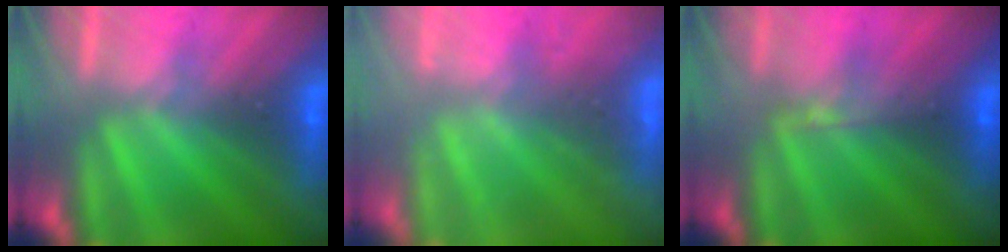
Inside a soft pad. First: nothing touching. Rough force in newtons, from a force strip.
{"total": 2.2}
{"total": 2.8}